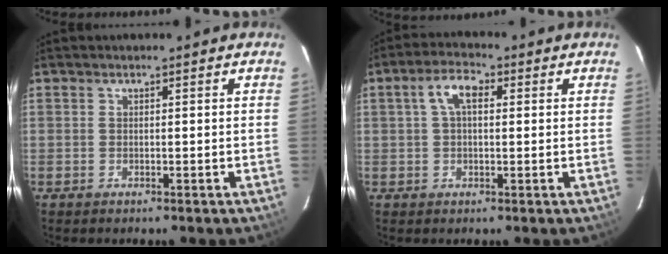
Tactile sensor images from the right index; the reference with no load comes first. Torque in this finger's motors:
{"motor_torque": [0.08, 0.01, 0.26, 0.06]}